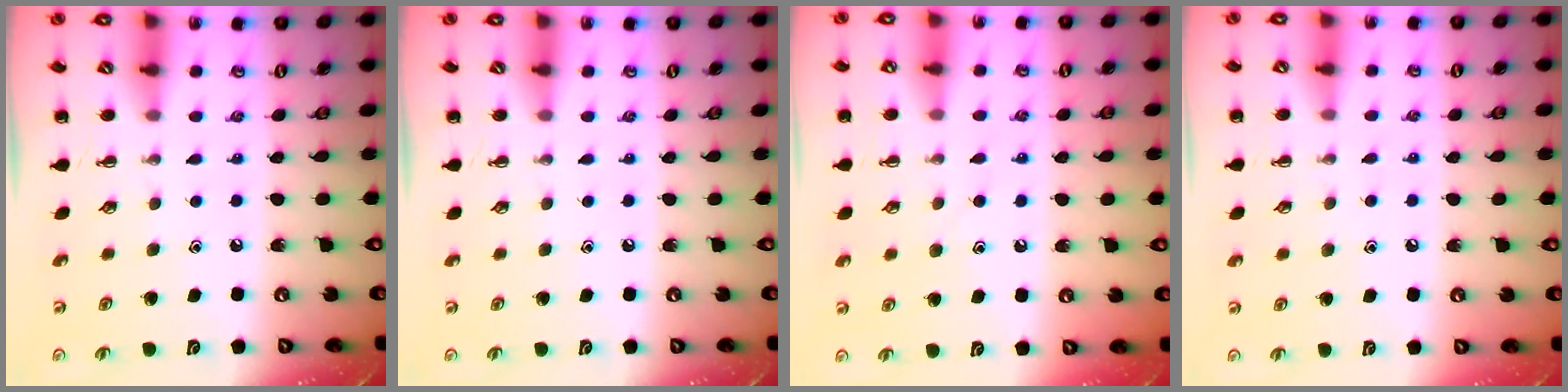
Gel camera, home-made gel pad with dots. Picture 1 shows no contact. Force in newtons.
{"total": 0.0}
{"total": 6.6, "press": 6.5, "slide": 1.2}
{"total": 5.1, "press": 4.9, "slide": 1.4}